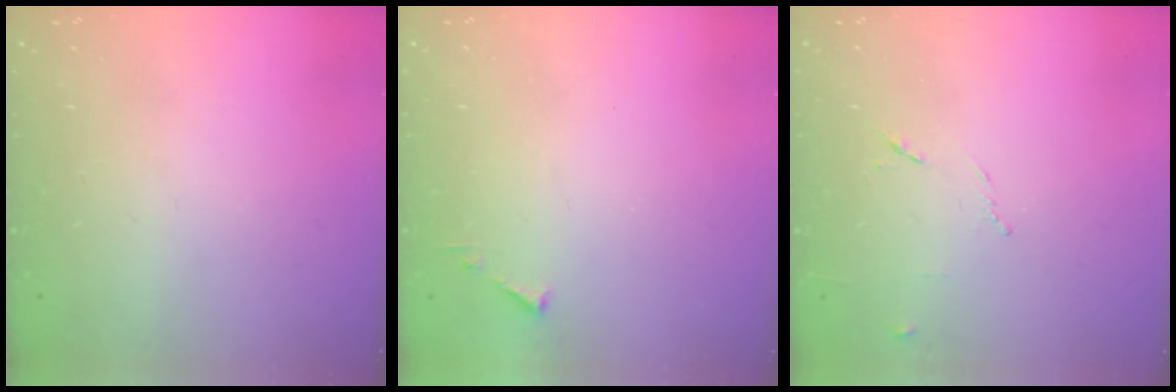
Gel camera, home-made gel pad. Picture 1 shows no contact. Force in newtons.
{"total": 3.2, "press": 3.2, "slide": 0.4}
{"total": 5.9, "press": 5.8, "slide": 1.1}